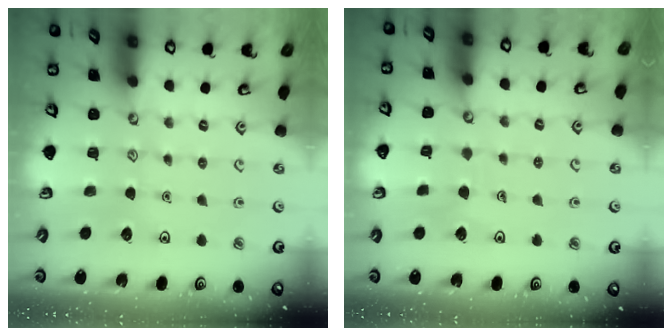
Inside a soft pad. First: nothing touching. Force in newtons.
{"total": 2.7, "press": 2.7, "slide": 0.1}